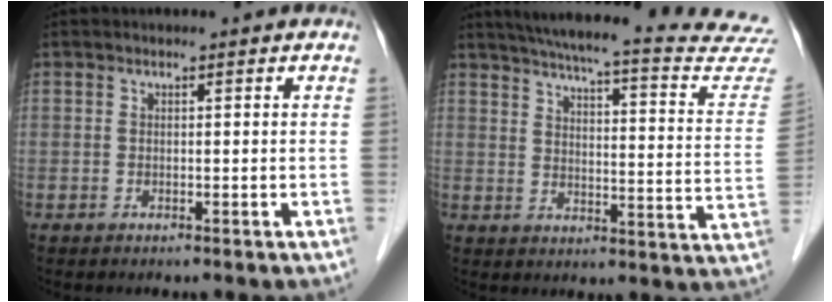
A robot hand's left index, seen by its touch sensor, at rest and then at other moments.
{"total": 28.6, "force": [26.3, 1.7, 10.9], "torque": [-0.156, -0.085, 0.311]}